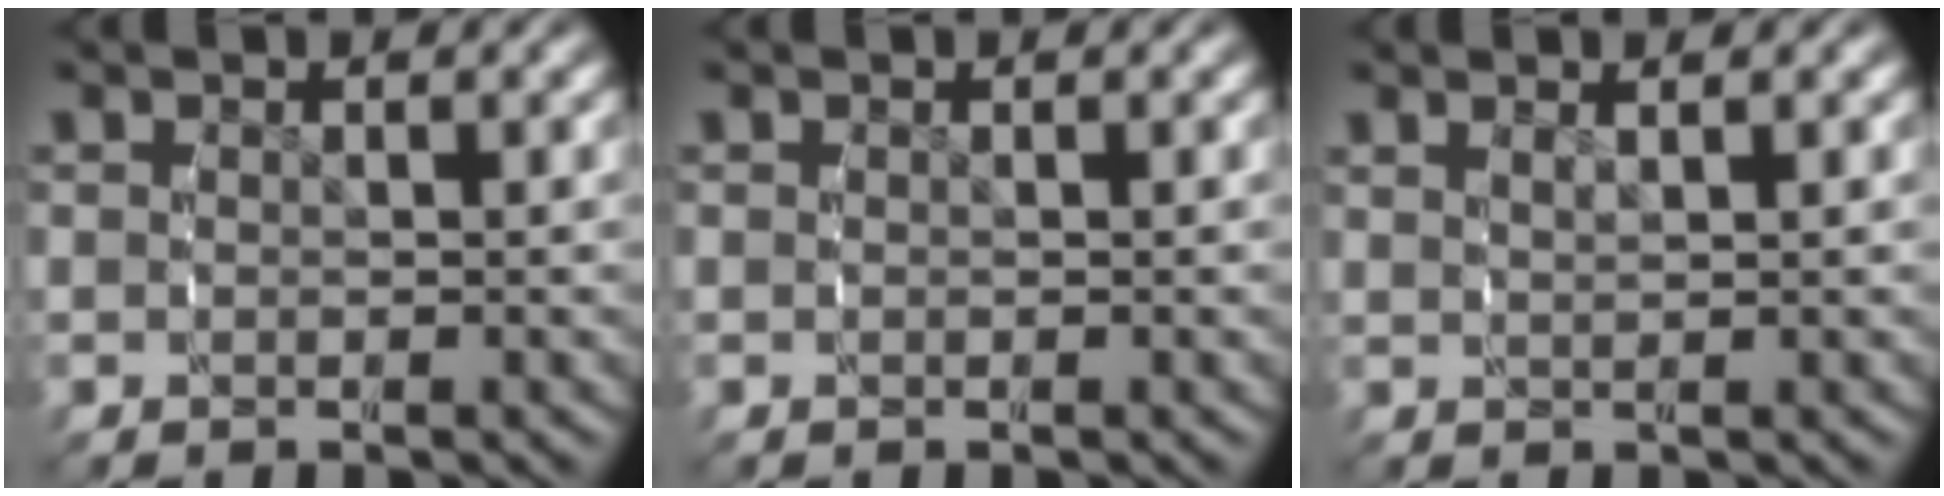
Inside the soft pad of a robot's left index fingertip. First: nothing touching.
{"total": 0.0}
{"total": 1.3, "force": [0.9, -0.7, 0.5], "torque": [-0.007, -0.002, 0.025]}